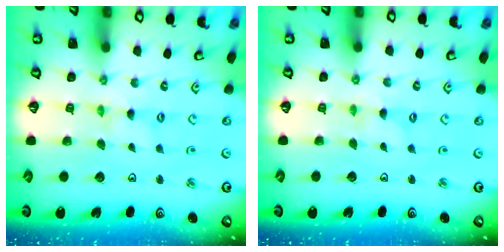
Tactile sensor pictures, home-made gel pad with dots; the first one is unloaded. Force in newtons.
{"total": 0.0}